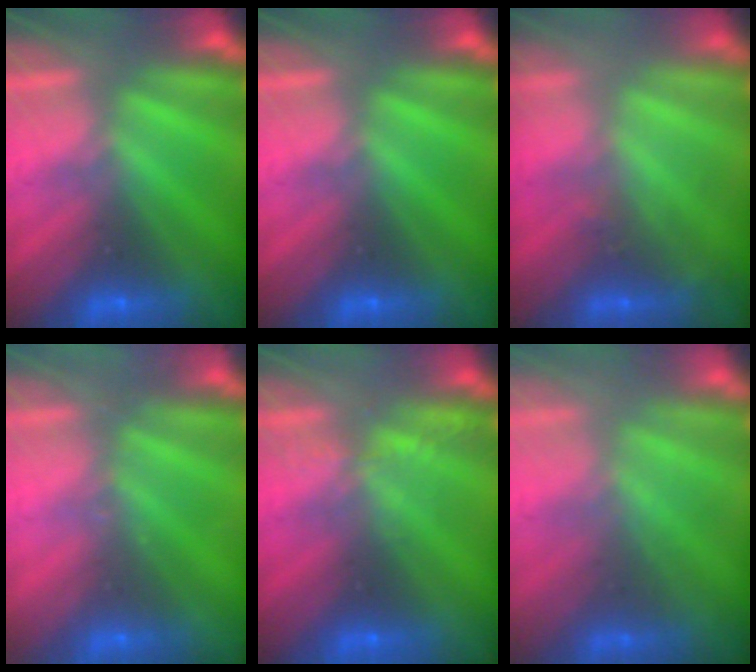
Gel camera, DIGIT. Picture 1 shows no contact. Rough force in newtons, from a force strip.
{"total": 0.0}
{"total": 2.8}
{"total": 2.1}
{"total": 2.2}
{"total": 2.1}